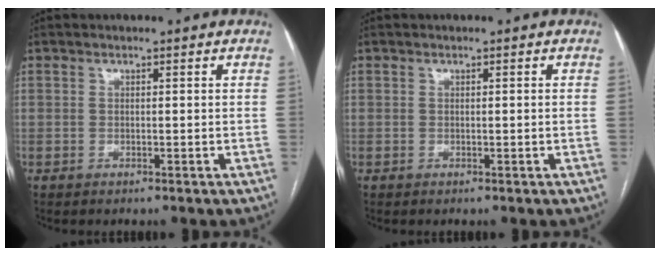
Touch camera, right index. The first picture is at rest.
{"total": 0.0}